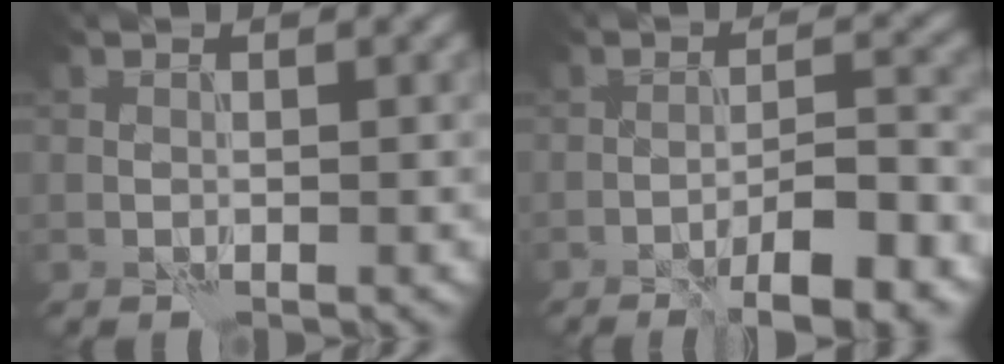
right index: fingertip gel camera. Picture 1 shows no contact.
{"total": 6.7, "force": [-4.0, 1.2, 5.2], "torque": [-0.073, 0.012, -0.061]}